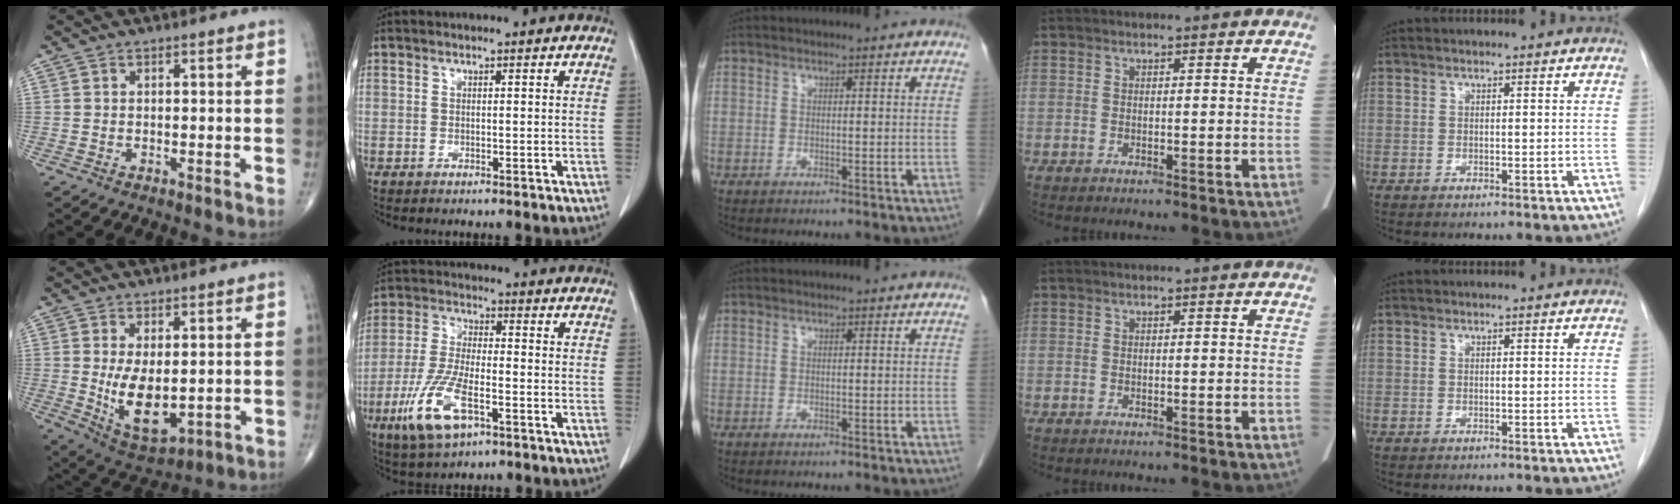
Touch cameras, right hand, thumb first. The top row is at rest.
{"thumb": {"total": 10.2, "force": [-0.1, 5.2, 8.8], "torque": [-0.137, -0.023, 0.020]}, "index": {"total": 10.8, "force": [-5.0, 3.2, 9.0], "torque": [-0.199, -0.014, -0.090]}}